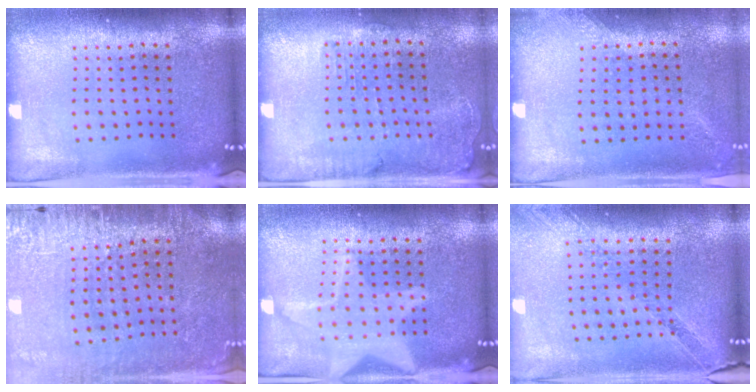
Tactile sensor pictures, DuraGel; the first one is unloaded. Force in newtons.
{"total": 1.4, "press": 1.3, "slide": 0.5}
{"total": 1.3, "press": 1.1, "slide": 0.8}
{"total": 3.0, "press": 2.9, "slide": 0.6}
{"total": 3.0, "press": 3.0, "slide": 0.3}
{"total": 1.1, "press": 1.1, "slide": 0.1}